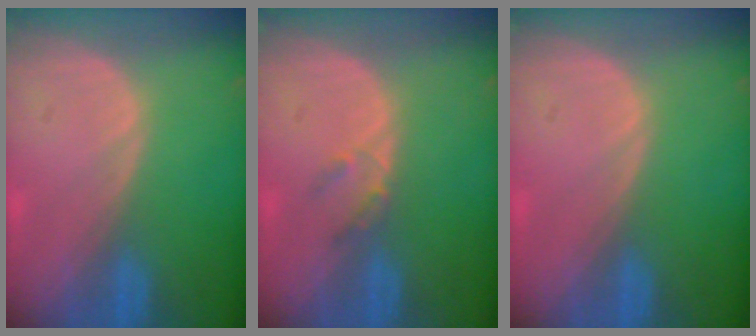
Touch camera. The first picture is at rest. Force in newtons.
{"total": 2.0, "press": 1.8, "slide": 0.9}
{"total": 0.0}